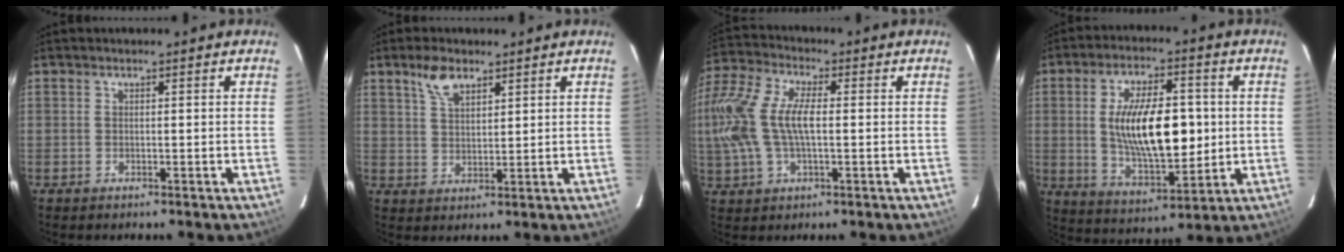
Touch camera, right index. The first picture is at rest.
{"total": 5.4, "force": [3.6, 2.5, 3.2], "torque": [-0.058, 0.009, 0.069]}
{"total": 16.9, "force": [0.2, 8.4, 14.6], "torque": [-0.317, 0.015, -0.001]}
{"total": 16.5, "force": [0.9, 7.2, 14.8], "torque": [-0.257, 0.000, 0.026]}